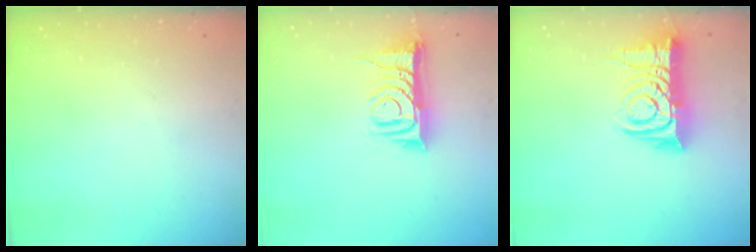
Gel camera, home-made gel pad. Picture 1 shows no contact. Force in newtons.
{"total": 8.5, "press": 8.4, "slide": 0.4}
{"total": 12.5, "press": 12.4, "slide": 1.3}